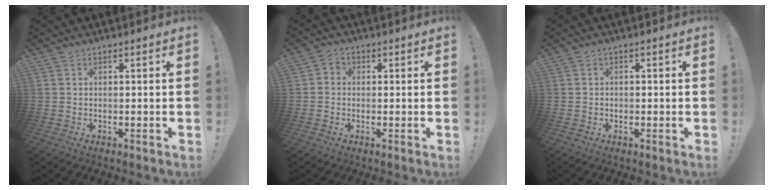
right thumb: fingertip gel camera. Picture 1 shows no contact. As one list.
[{"total": 2.6, "force": [-0.8, 2.3, 1.1], "torque": [-0.021, 0.010, -0.013]}, {"total": 1.3, "force": [-0.7, 1.0, 0.4], "torque": [-0.009, 0.006, -0.012]}]